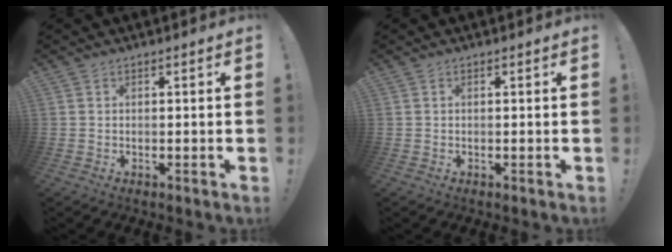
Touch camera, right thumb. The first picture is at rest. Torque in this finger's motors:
{"motor_torque": [0.00, 0.01, 0.03, 0.01, 0.00]}